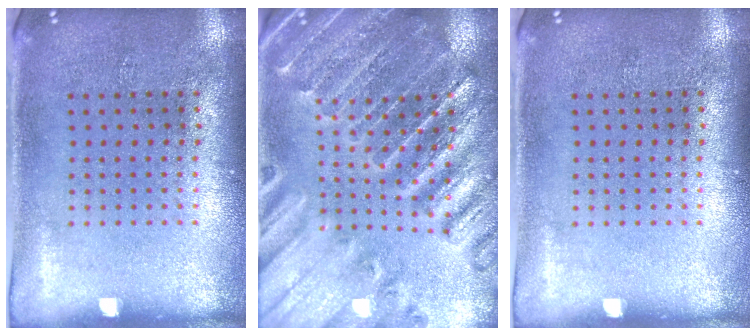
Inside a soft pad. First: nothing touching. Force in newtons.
{"total": 2.7, "press": 2.7, "slide": 0.4}
{"total": 0.0}